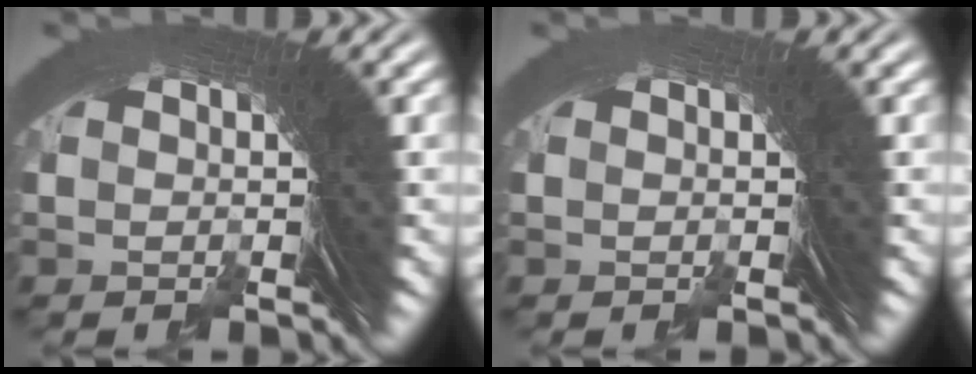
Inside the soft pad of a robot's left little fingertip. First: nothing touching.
{"total": 0.0}